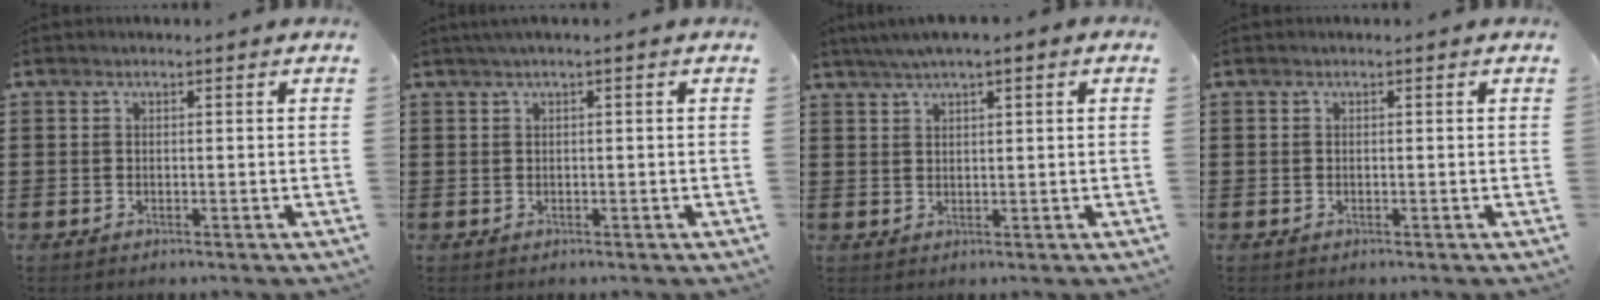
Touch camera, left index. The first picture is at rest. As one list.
[{"total": 1.0, "force": [0.1, -0.1, 0.9], "torque": [-0.013, -0.004, 0.004]}, {"total": 2.2, "force": [1.4, 0.3, 1.6], "torque": [-0.032, 0.005, 0.025]}, {"total": 0.0}]